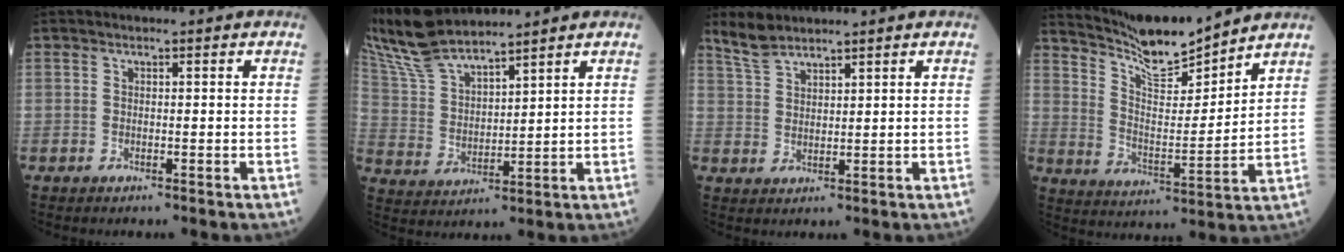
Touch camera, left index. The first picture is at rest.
{"total": 10.6, "force": [9.9, 1.4, 3.6], "torque": [-0.097, 0.018, 0.208]}
{"total": 3.8, "force": [3.6, 0.8, 0.8], "torque": [-0.026, 0.010, 0.078]}
{"total": 11.1, "force": [10.7, 0.0, 3.0], "torque": [-0.068, -0.006, 0.197]}